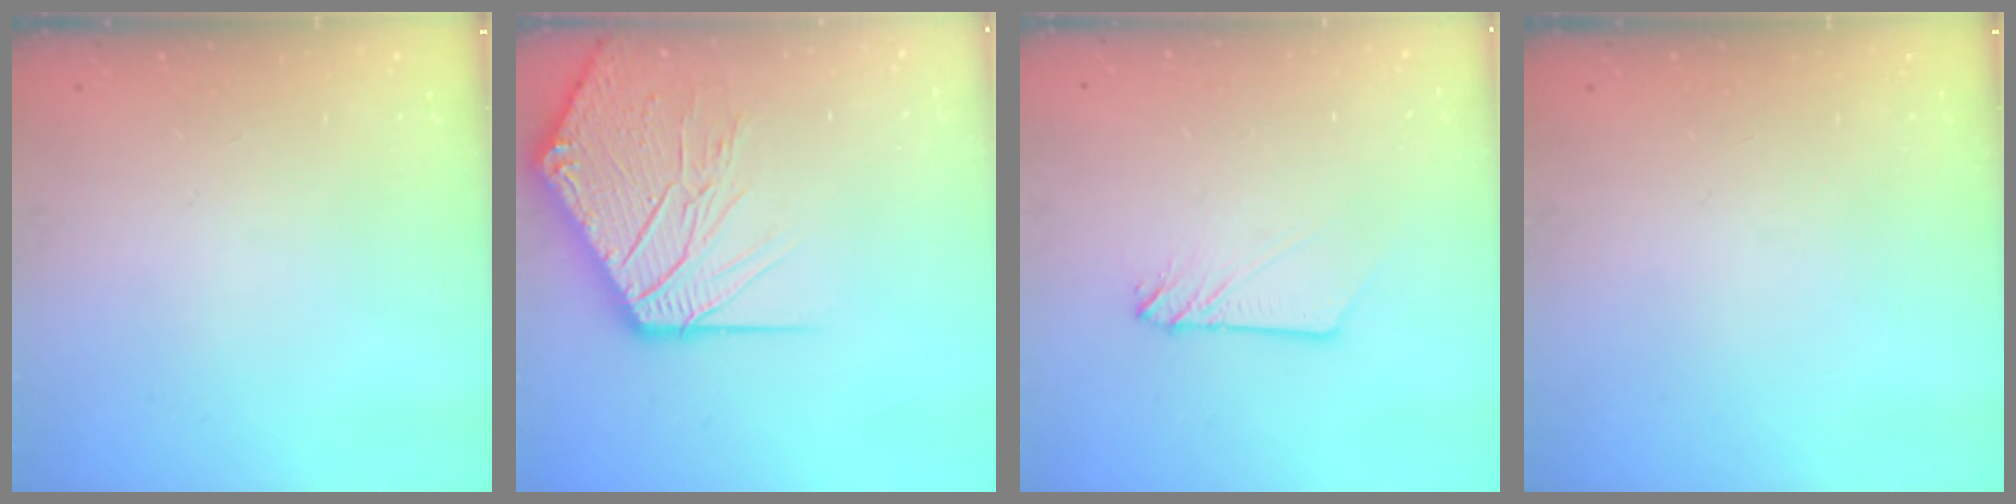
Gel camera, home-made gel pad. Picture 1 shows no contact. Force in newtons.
{"total": 18.3, "press": 18.2, "slide": 2.4}
{"total": 3.2, "press": 3.2, "slide": 0.2}
{"total": 0.0}